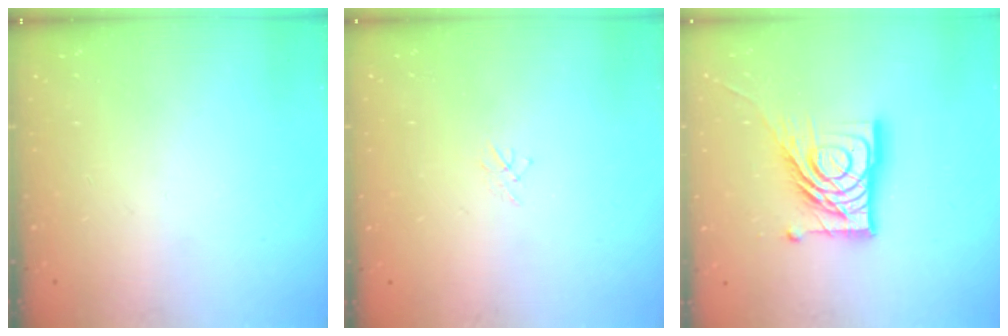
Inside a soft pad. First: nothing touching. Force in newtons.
{"total": 1.5, "press": 1.4, "slide": 0.4}
{"total": 17.8, "press": 17.7, "slide": 2.0}